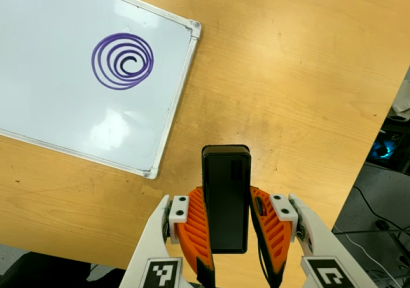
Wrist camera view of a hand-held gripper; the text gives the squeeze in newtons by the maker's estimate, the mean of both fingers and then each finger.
{"total": 5.0, "left": 3.8, "right": 6.3}